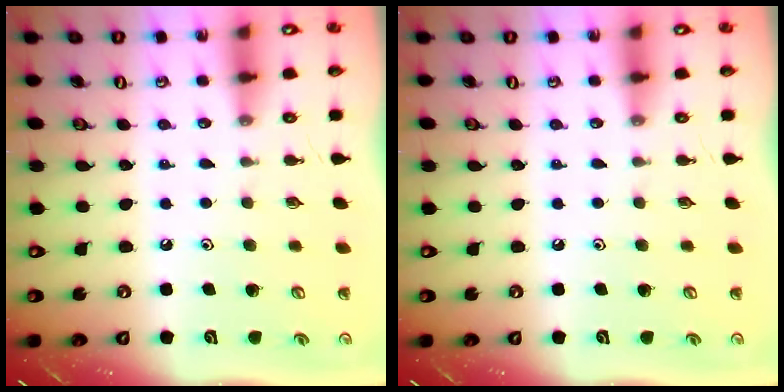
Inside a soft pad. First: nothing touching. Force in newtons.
{"total": 0.0}